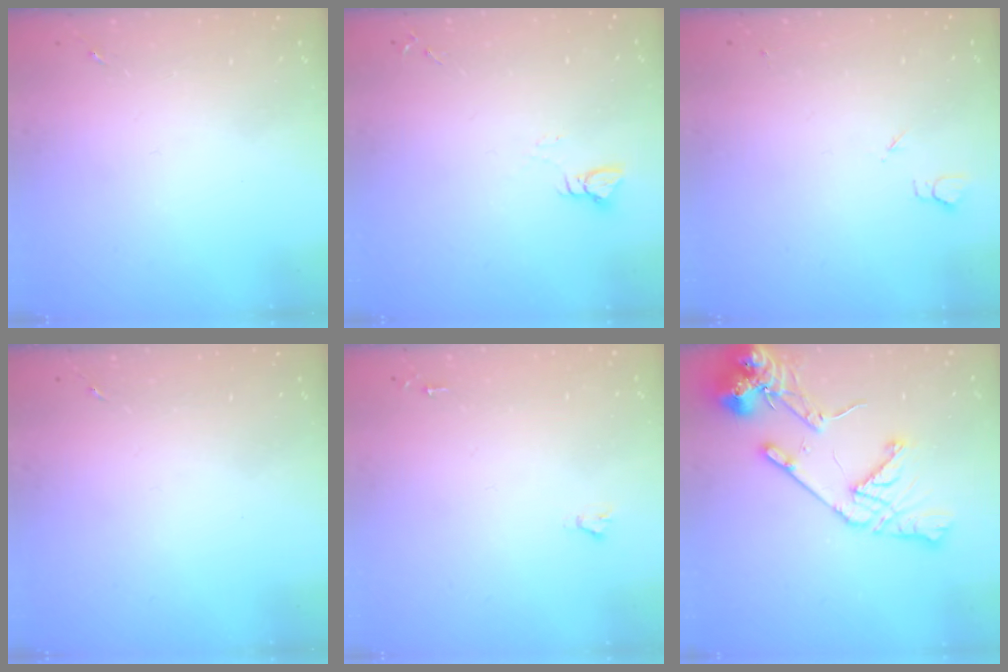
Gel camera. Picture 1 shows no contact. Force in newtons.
{"total": 3.5, "press": 3.5, "slide": 0.3}
{"total": 2.7, "press": 2.6, "slide": 0.3}
{"total": 0.0}
{"total": 1.6, "press": 1.6, "slide": 0.1}
{"total": 16.2, "press": 16.0, "slide": 2.5}